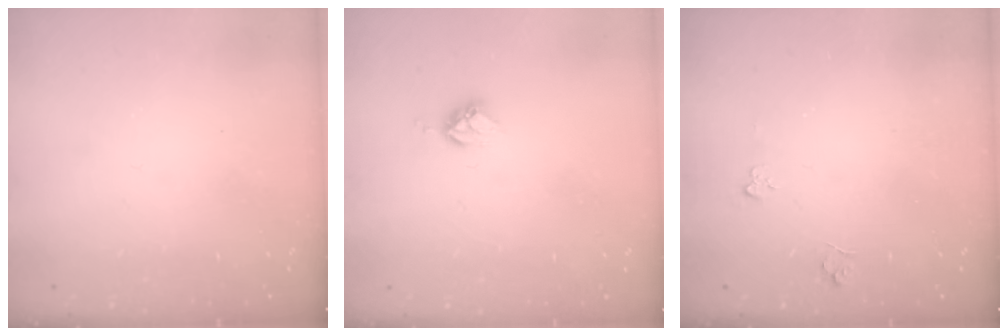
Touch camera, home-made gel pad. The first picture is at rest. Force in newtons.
{"total": 5.0, "press": 4.9, "slide": 0.4}
{"total": 3.6, "press": 3.6, "slide": 0.4}